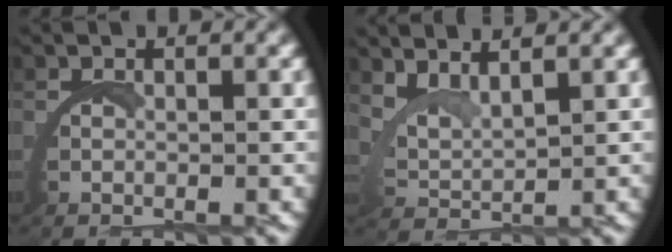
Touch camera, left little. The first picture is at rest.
{"total": 3.8, "force": [3.0, 1.7, 1.5], "torque": [-0.056, -0.003, 0.053]}